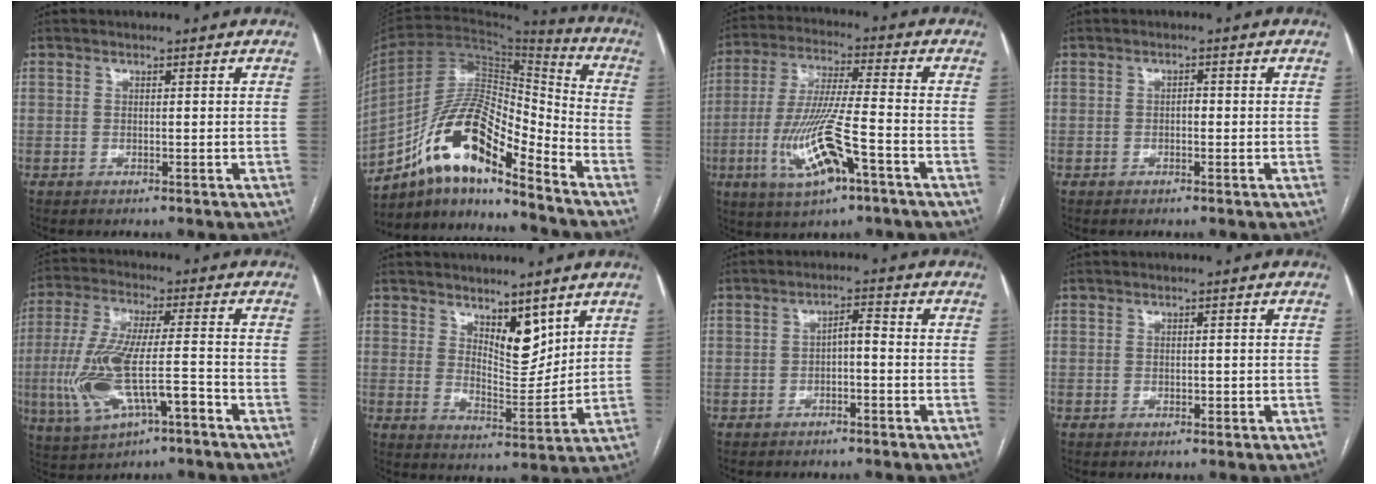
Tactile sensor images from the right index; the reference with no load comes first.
{"total": 15.8, "force": [-10.5, 3.9, 11.1], "torque": [-0.209, 0.037, -0.183]}
{"total": 13.7, "force": [-5.2, 2.0, 12.5], "torque": [-0.258, -0.011, -0.090]}
{"total": 1.1, "force": [-0.3, 0.6, 0.9], "torque": [-0.011, 0.004, -0.006]}
{"total": 13.5, "force": [-4.6, 3.6, 12.2], "torque": [-0.252, -0.002, -0.075]}
{"total": 7.0, "force": [4.5, 2.9, 4.6], "torque": [-0.075, -0.014, 0.082]}
{"total": 2.7, "force": [-0.8, 0.9, 2.4], "torque": [-0.039, 0.012, -0.011]}
{"total": 1.1, "force": [-0.2, 0.7, 0.8], "torque": [-0.007, 0.001, 0.000]}